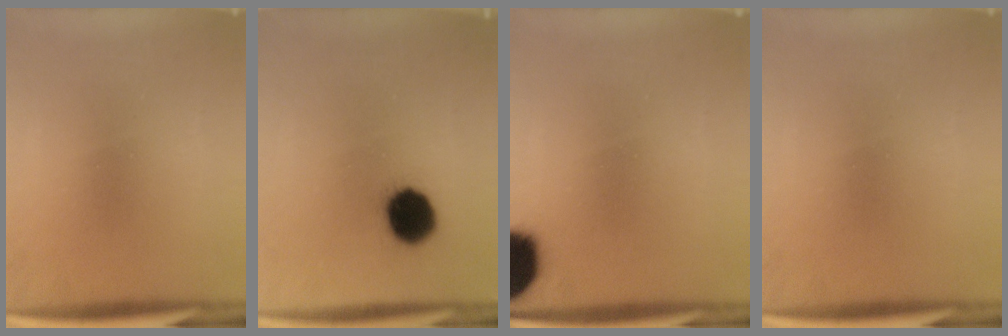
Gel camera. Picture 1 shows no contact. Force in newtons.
{"total": 10.5}
{"total": 18.0}
{"total": 0.0}